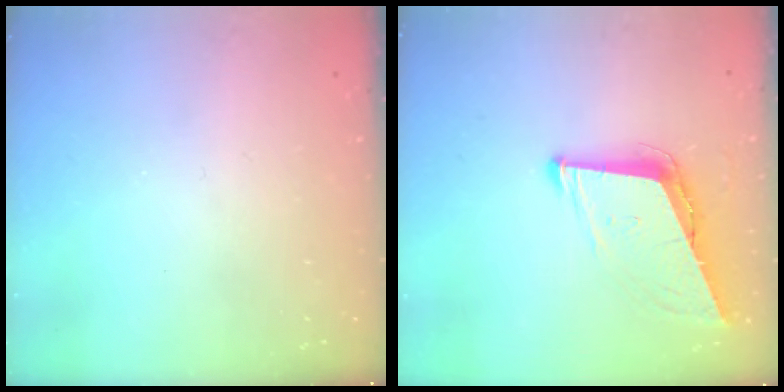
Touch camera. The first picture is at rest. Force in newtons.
{"total": 9.3, "press": 8.9, "slide": 2.7}